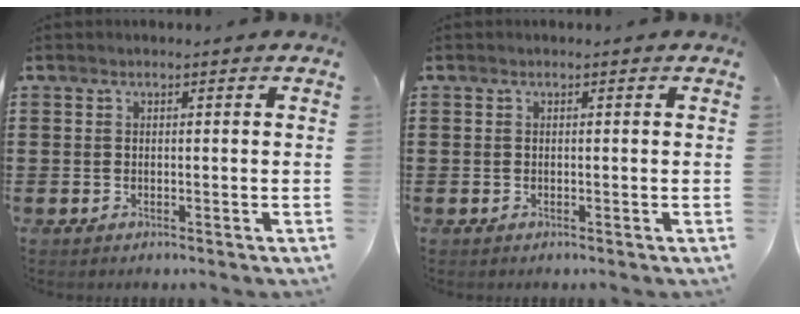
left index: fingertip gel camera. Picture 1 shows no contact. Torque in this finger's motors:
{"motor_torque": [0.05, -0.04, 0.00, 0.00]}